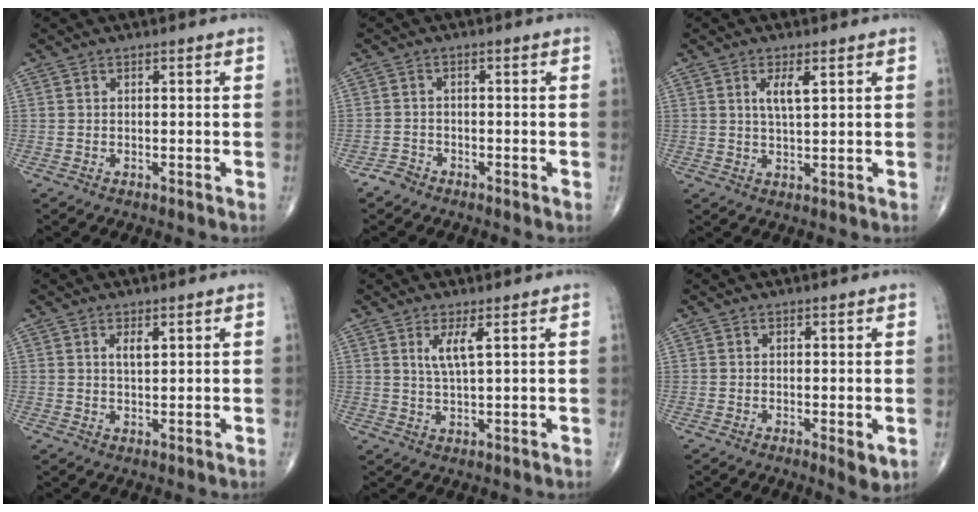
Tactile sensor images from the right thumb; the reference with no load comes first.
{"total": 1.9, "force": [-1.6, 1.0, -0.1], "torque": [-0.001, 0.004, -0.033]}
{"total": 3.9, "force": [1.6, 1.1, 3.4], "torque": [-0.063, -0.010, 0.030]}
{"total": 2.2, "force": [1.1, 0.8, 1.7], "torque": [-0.028, -0.007, 0.021]}
{"total": 3.9, "force": [1.7, 0.5, 3.5], "torque": [-0.075, -0.016, 0.036]}
{"total": 2.6, "force": [-0.4, 0.8, 2.4], "torque": [-0.037, -0.010, -0.008]}